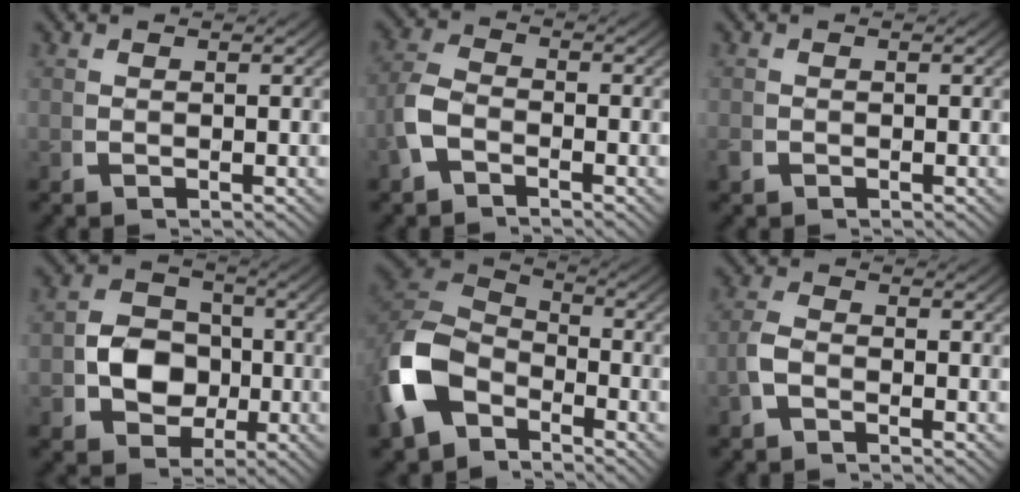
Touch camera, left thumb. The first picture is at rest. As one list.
[{"total": 3.6, "force": [-1.4, 2.4, 2.2], "torque": [-0.059, -0.008, -0.027]}, {"total": 0.9, "force": [-0.6, 0.6, 0.3], "torque": [-0.010, -0.005, -0.012]}, {"total": 7.8, "force": [-1.5, 6.4, 4.2], "torque": [-0.083, -0.027, -0.018]}, {"total": 9.5, "force": [-1.9, 6.9, 6.2], "torque": [-0.154, -0.018, -0.029]}, {"total": 2.2, "force": [-1.3, 1.3, 1.3], "torque": [-0.034, -0.003, -0.026]}]